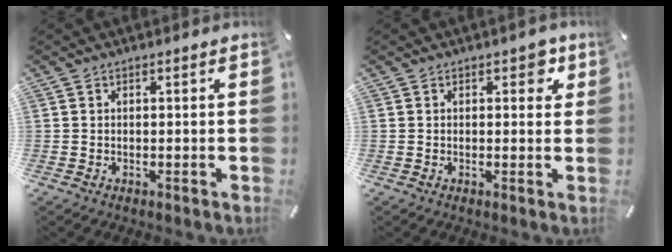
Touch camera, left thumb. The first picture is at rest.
{"total": 3.4, "force": [1.4, 2.2, 2.2], "torque": [-0.016, -0.002, 0.015]}